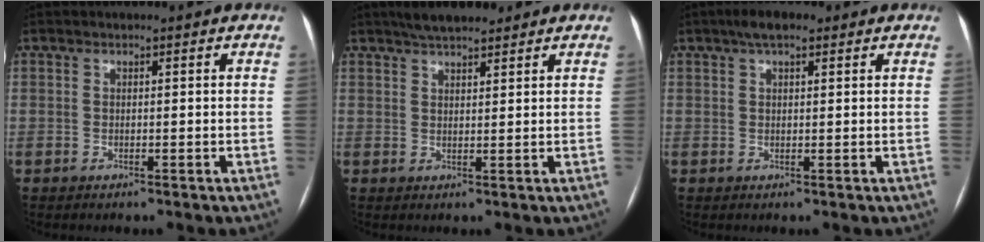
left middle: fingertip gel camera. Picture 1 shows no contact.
{"total": 5.7, "force": [4.7, 1.3, 2.9], "torque": [-0.047, 0.020, 0.078]}
{"total": 4.2, "force": [2.6, 1.3, 2.9], "torque": [-0.055, 0.020, 0.041]}